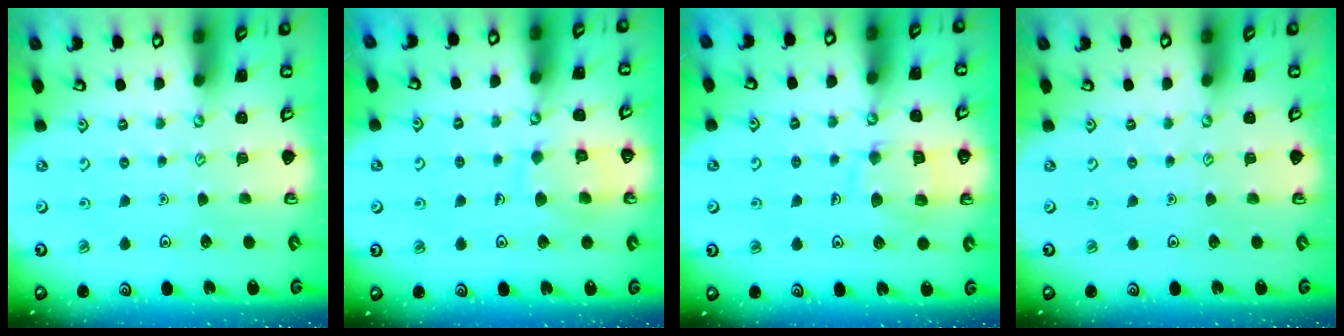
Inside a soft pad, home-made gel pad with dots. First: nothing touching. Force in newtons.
{"total": 9.4, "press": 9.4, "slide": 0.9}
{"total": 10.1, "press": 10.1, "slide": 0.6}
{"total": 0.0}